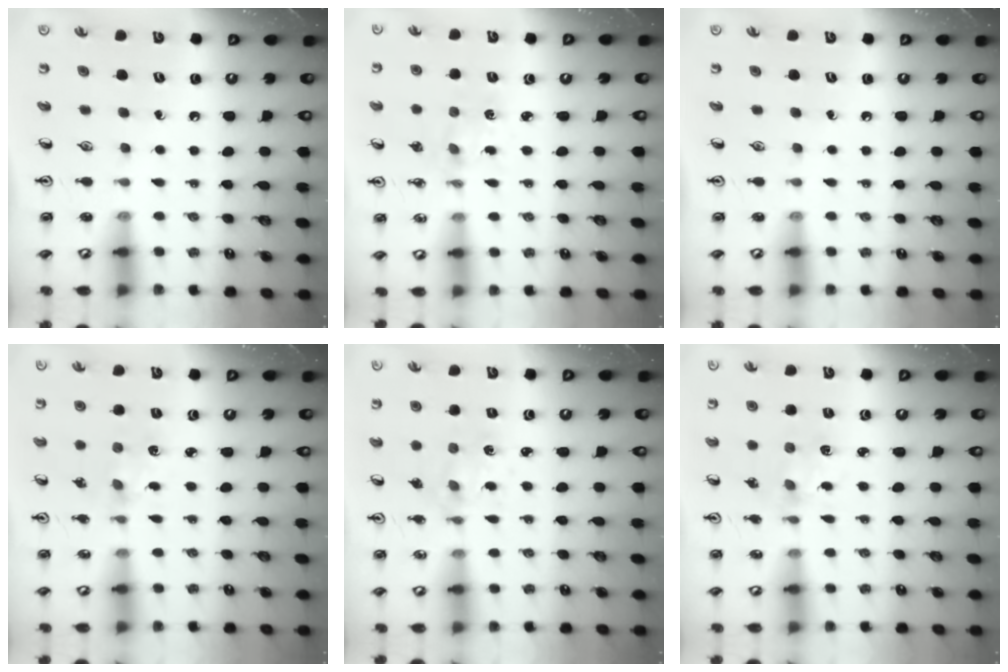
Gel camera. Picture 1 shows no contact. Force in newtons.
{"total": 1.9, "press": 1.9, "slide": 0.3}
{"total": 0.0}
{"total": 1.8, "press": 1.8, "slide": 0.3}
{"total": 2.0, "press": 2.0, "slide": 0.2}
{"total": 2.1, "press": 2.1, "slide": 0.3}